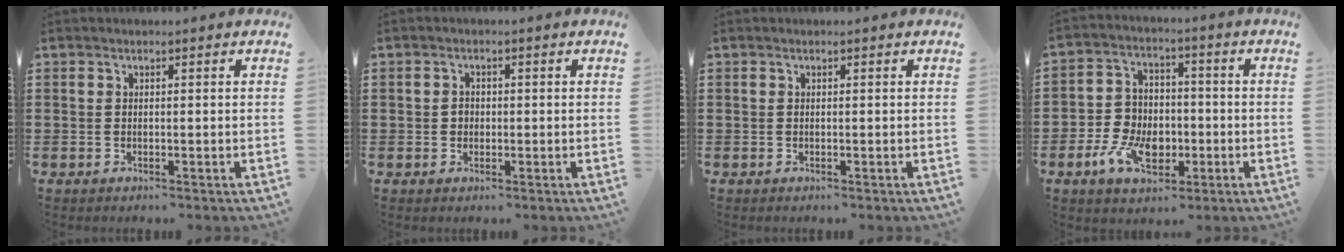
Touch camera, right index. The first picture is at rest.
{"total": 1.4, "force": [-0.1, 1.3, 0.6], "torque": [-0.015, 0.005, -0.003]}
{"total": 0.0}
{"total": 8.0, "force": [-2.7, 5.7, 4.9], "torque": [-0.116, 0.013, -0.050]}